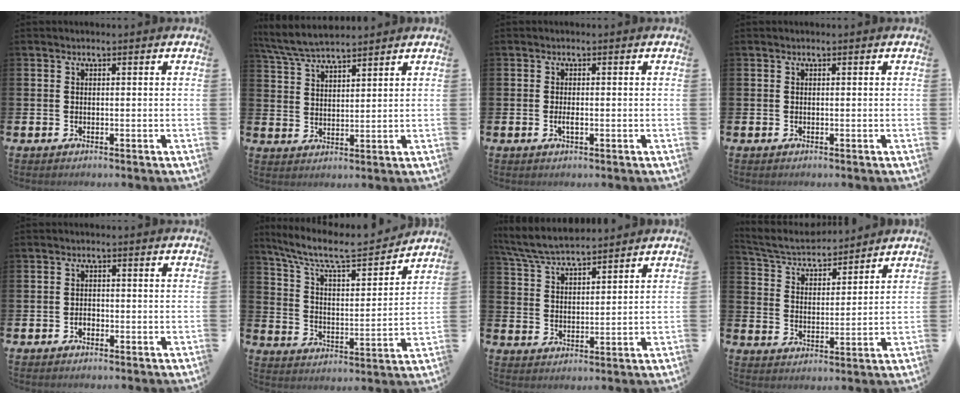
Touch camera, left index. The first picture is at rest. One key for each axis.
{"total": 5.6, "fx": 5.3, "fy": 0.8, "fz": 1.7, "tx": -0.056, "ty": -0.017, "tz": 0.098}
{"total": 1.2, "fx": -0.3, "fy": 0.4, "fz": 1.1, "tx": -0.028, "ty": 0.003, "tz": -0.004}
{"total": 0.0}
{"total": 1.3, "fx": -0.7, "fy": 0.9, "fz": 0.7, "tx": -0.014, "ty": 0.003, "tz": -0.014}
{"total": 9.4, "fx": 8.3, "fy": 2.0, "fz": 3.9, "tx": -0.104, "ty": -0.056, "tz": 0.140}
{"total": 6.2, "fx": 5.9, "fy": 0.9, "fz": 1.3, "tx": -0.055, "ty": -0.023, "tz": 0.109}
{"total": 4.9, "fx": 4.7, "fy": 1.1, "fz": 0.8, "tx": -0.045, "ty": -0.033, "tz": 0.080}